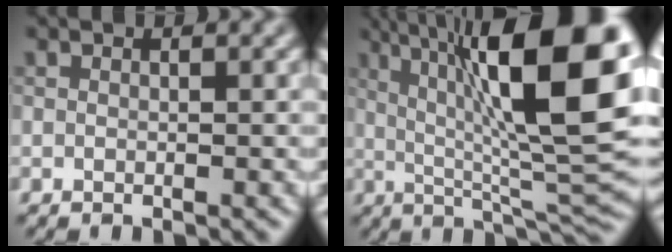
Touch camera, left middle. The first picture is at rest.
{"total": 16.2, "force": [4.5, 4.3, 14.9], "torque": [-0.216, 0.013, 0.069]}